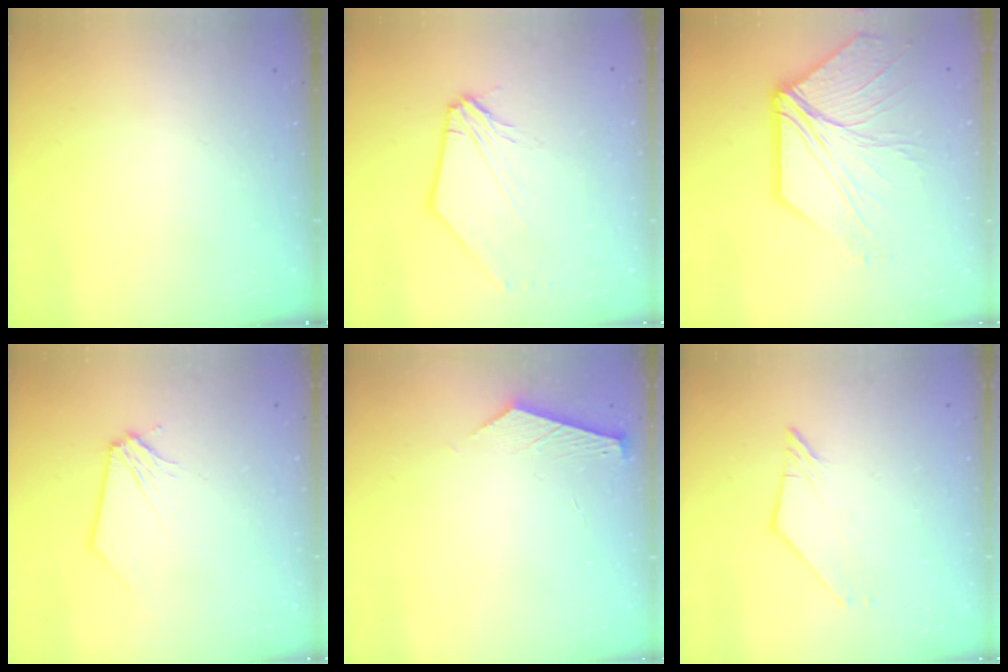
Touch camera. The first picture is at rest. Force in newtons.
{"total": 8.5, "press": 8.4, "slide": 1.5}
{"total": 14.5, "press": 14.5, "slide": 0.7}
{"total": 0.0}
{"total": 3.7, "press": 3.7, "slide": 0.4}
{"total": 2.5, "press": 2.4, "slide": 0.4}